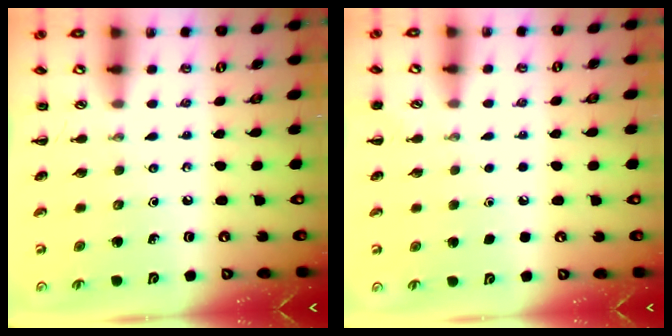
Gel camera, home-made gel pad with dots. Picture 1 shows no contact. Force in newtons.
{"total": 1.6, "press": 1.6, "slide": 0.1}